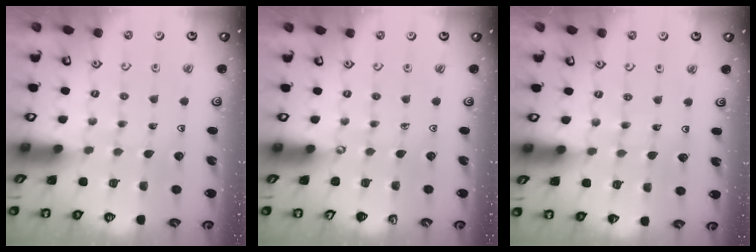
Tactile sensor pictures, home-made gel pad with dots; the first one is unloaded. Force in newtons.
{"total": 0.0}
{"total": 2.9, "press": 2.9, "slide": 0.3}